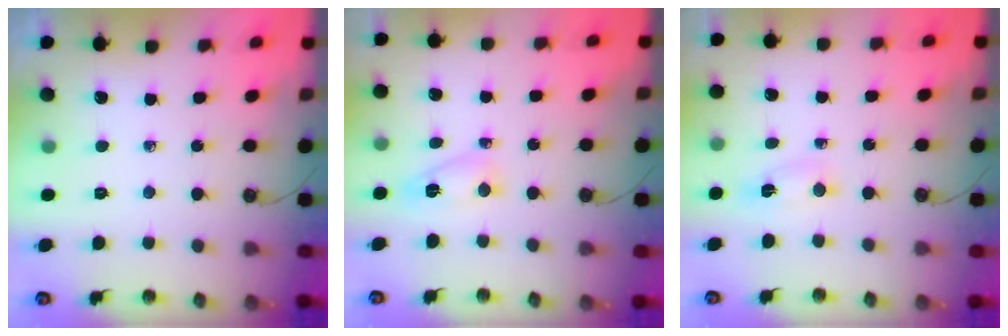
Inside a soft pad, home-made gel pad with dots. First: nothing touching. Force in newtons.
{"total": 4.0, "press": 4.0, "slide": 0.4}
{"total": 2.6, "press": 1.3, "slide": 2.2}